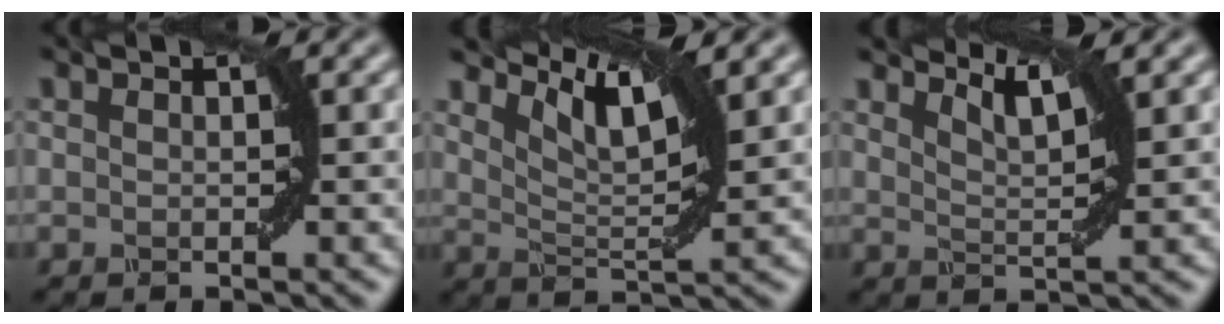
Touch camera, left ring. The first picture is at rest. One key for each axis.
{"total": 5.5, "fx": 3.4, "fy": 1.4, "fz": 4.1, "tx": -0.079, "ty": 0.005, "tz": 0.066}
{"total": 3.4, "fx": 2.6, "fy": 0.7, "fz": 2.0, "tx": -0.037, "ty": 0.004, "tz": 0.038}